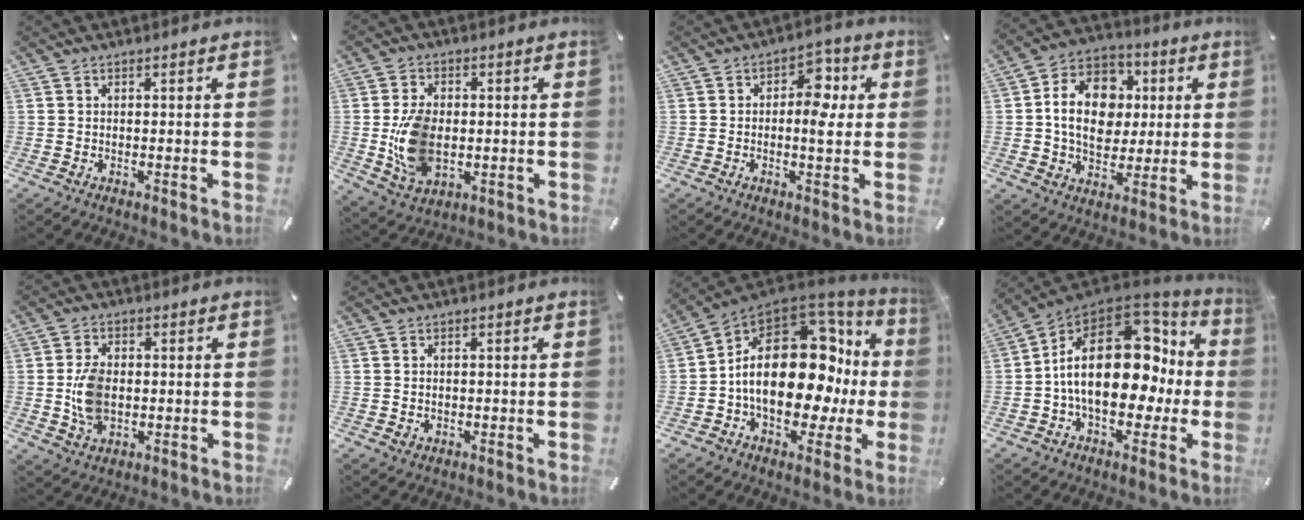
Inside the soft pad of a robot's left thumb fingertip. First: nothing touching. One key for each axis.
{"total": 11.4, "fx": -0.9, "fy": 8.0, "fz": 8.1, "tx": -0.174, "ty": 0.003, "tz": -0.012}
{"total": 7.7, "fx": 0.4, "fy": 4.7, "fz": 6.1, "tx": -0.062, "ty": -0.007, "tz": -0.003}
{"total": 15.0, "fx": 0.9, "fy": 12.2, "fz": 8.7, "tx": -0.157, "ty": 0.012, "tz": 0.019}
{"total": 7.7, "fx": -0.4, "fy": 5.2, "fz": 5.6, "tx": -0.126, "ty": -0.004, "tz": -0.010}
{"total": 1.0, "fx": -0.1, "fy": 0.9, "fz": 0.4, "tx": -0.009, "ty": 0.004, "tz": -0.004}
{"total": 22.1, "fx": 0.2, "fy": 13.8, "fz": 17.3, "tx": -0.285, "ty": -0.013, "tz": 0.008}
{"total": 25.1, "fx": 2.0, "fy": 15.4, "fz": 19.7, "tx": -0.334, "ty": -0.007, "tz": 0.044}